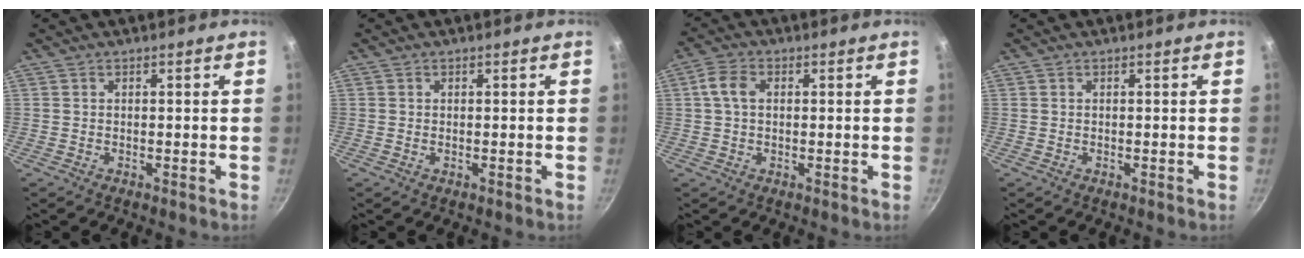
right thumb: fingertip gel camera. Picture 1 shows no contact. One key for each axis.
{"total": 0.0}
{"total": 4.3, "fx": 0.6, "fy": 2.9, "fz": 3.1, "tx": -0.064, "ty": 0.012, "tz": 0.006}
{"total": 0.0}